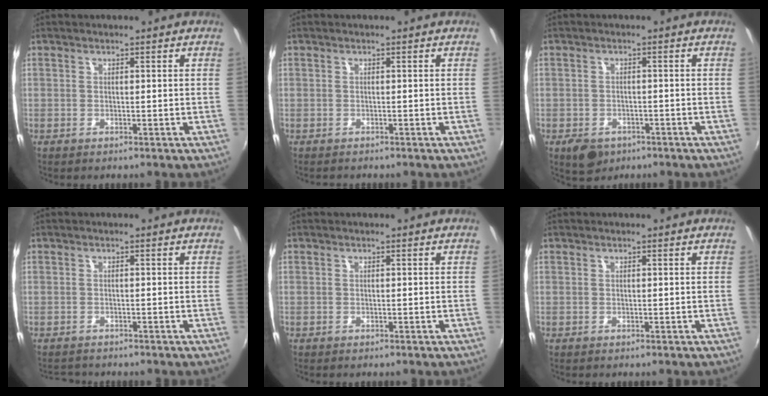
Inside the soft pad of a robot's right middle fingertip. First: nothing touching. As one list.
[{"total": 0.9, "force": [-0.8, 0.4, 0.0], "torque": [-0.004, 0.001, -0.013]}, {"total": 5.0, "force": [-3.0, 3.4, 2.2], "torque": [-0.052, -0.009, -0.043]}, {"total": 2.8, "force": [-2.6, 0.7, 0.6], "torque": [-0.018, -0.007, -0.043]}, {"total": 0.0}, {"total": 0.0}]